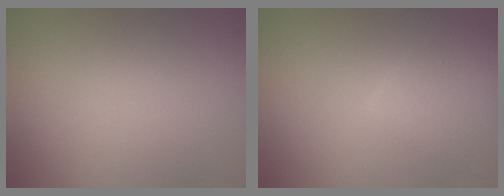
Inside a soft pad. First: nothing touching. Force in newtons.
{"total": 3.7, "press": 3.7, "slide": 0.2}